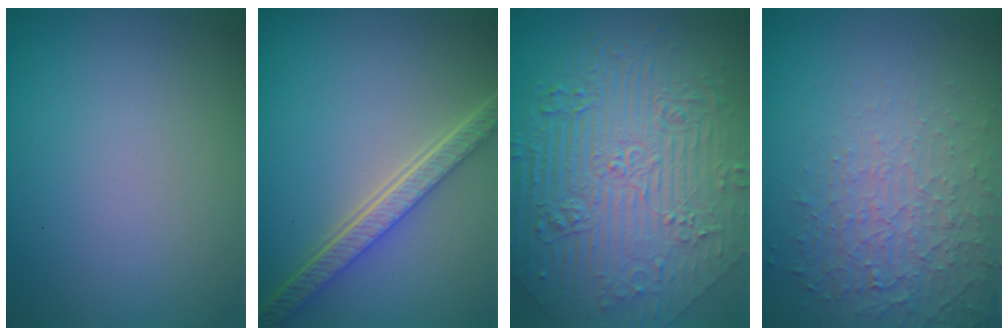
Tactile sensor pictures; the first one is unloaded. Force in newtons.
{"total": 5.3, "press": 3.9, "slide": 3.5}
{"total": 11.1, "press": 7.5, "slide": 8.2}
{"total": 4.9, "press": 3.3, "slide": 3.7}